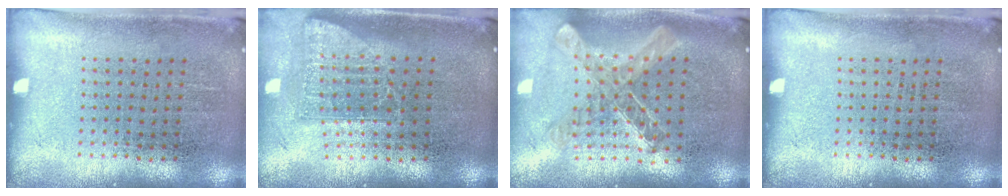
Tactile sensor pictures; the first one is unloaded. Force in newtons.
{"total": 1.7, "press": 1.3, "slide": 1.1}
{"total": 1.1, "press": 1.1, "slide": 0.2}
{"total": 0.0}